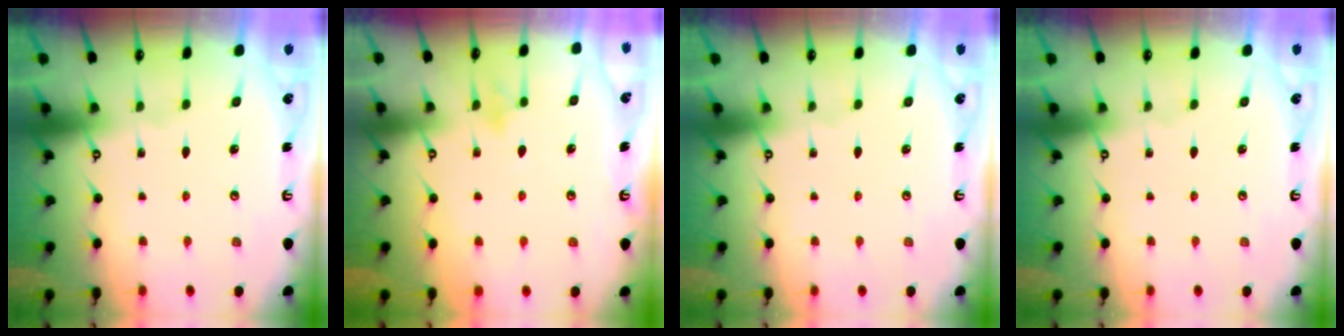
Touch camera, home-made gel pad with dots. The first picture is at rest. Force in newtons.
{"total": 7.9, "press": 7.9, "slide": 0.6}
{"total": 0.0}
{"total": 0.0}